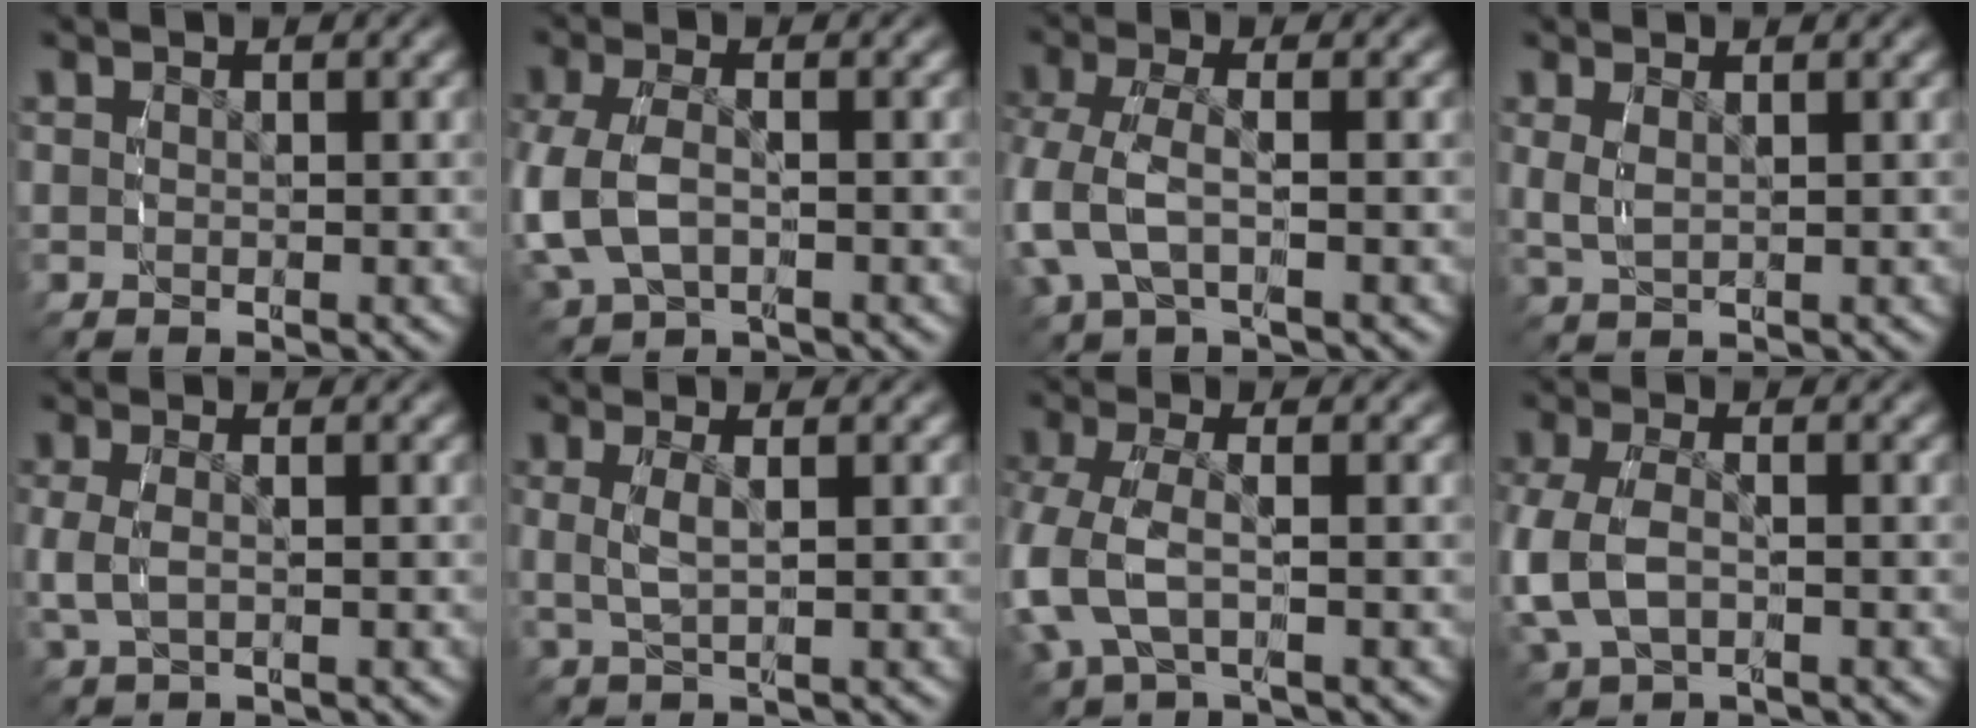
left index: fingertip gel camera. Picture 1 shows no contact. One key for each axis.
{"total": 4.5, "fx": -1.0, "fy": 3.2, "fz": 3.0, "tx": -0.106, "ty": -0.018, "tz": -0.002}
{"total": 4.1, "fx": -0.9, "fy": 2.6, "fz": 3.1, "tx": -0.104, "ty": -0.017, "tz": -0.009}
{"total": 2.0, "fx": 0.5, "fy": 1.4, "fz": 1.3, "tx": -0.042, "ty": -0.008, "tz": 0.015}
{"total": 2.5, "fx": -0.3, "fy": 1.5, "fz": 2.0, "tx": -0.058, "ty": -0.009, "tz": 0.004}
{"total": 2.2, "fx": 0.2, "fy": 0.8, "fz": 2.0, "tx": -0.054, "ty": -0.006, "tz": 0.008}
{"total": 4.9, "fx": -1.0, "fy": 3.3, "fz": 3.5, "tx": -0.119, "ty": -0.020, "tz": -0.009}
{"total": 4.0, "fx": -0.9, "fy": 2.8, "fz": 2.8, "tx": -0.096, "ty": -0.016, "tz": -0.002}